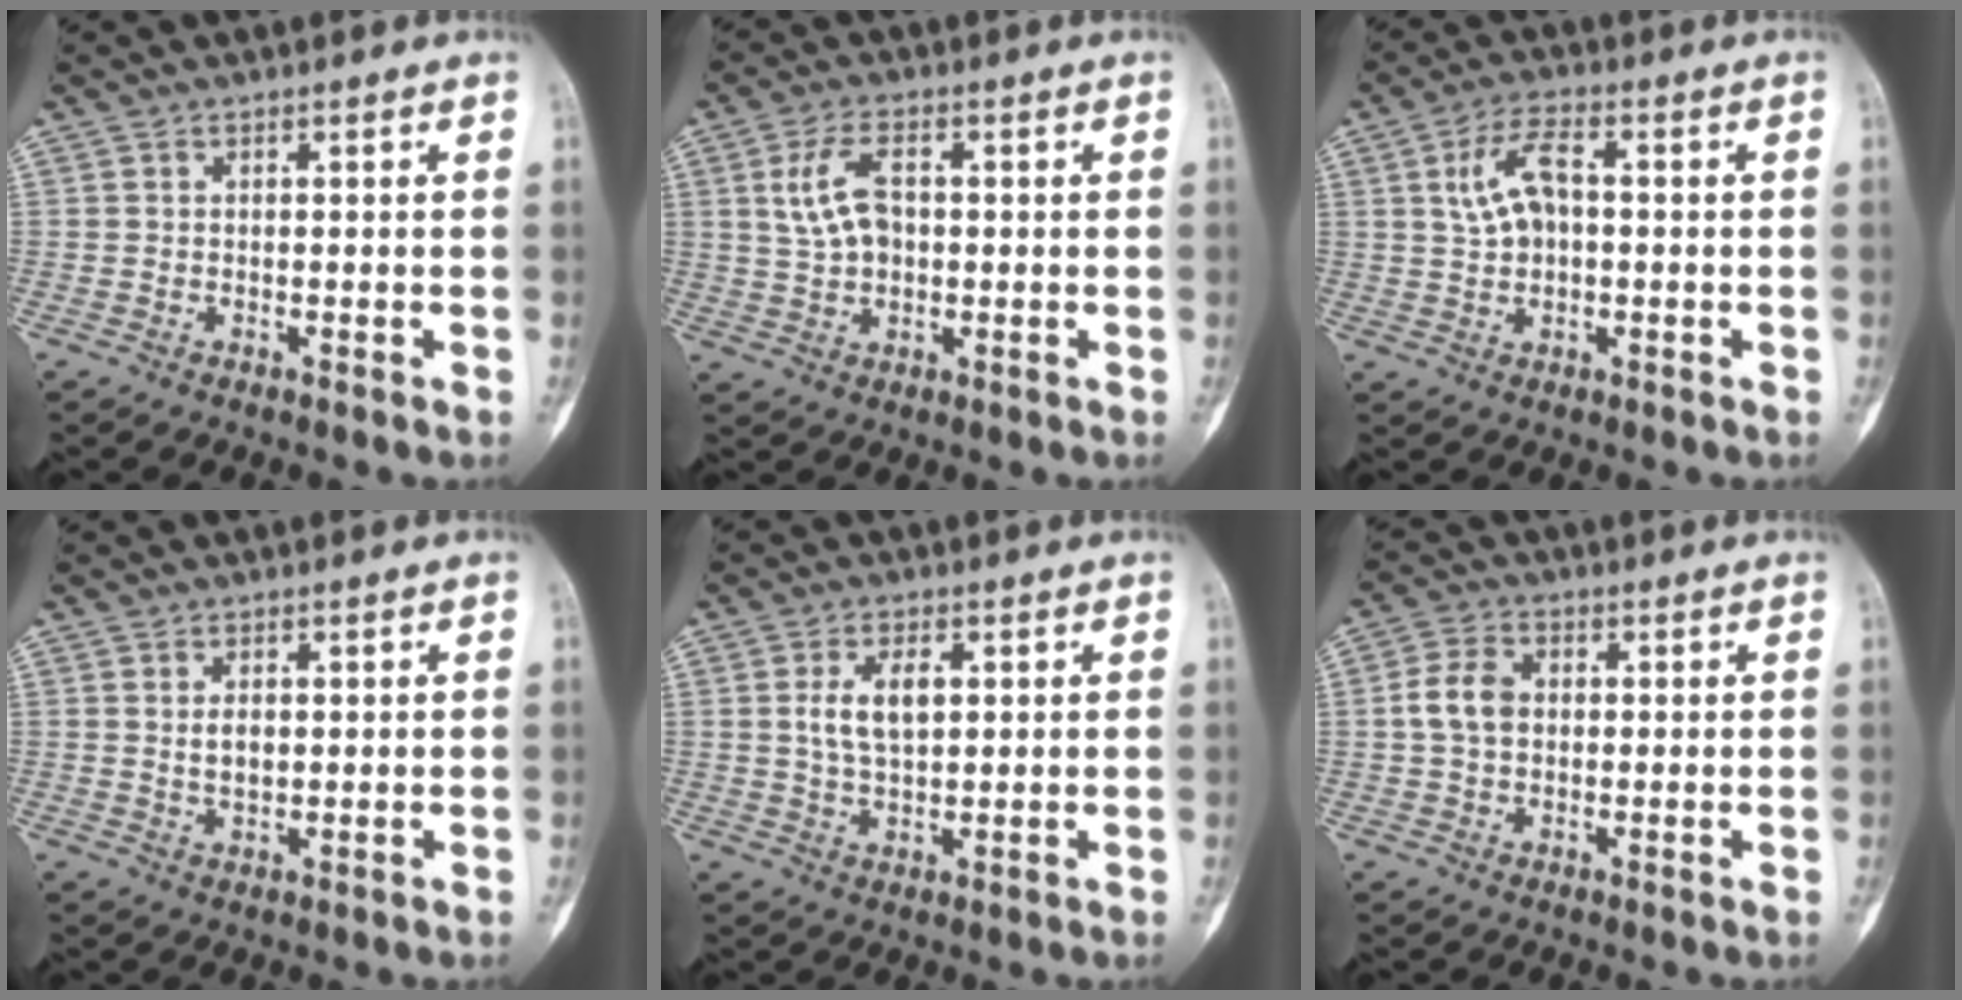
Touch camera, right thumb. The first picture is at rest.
{"total": 7.0, "force": [1.1, 4.3, 5.5], "torque": [-0.100, 0.014, 0.022]}
{"total": 7.0, "force": [0.9, 3.8, 5.9], "torque": [-0.104, 0.022, 0.015]}
{"total": 3.0, "force": [0.6, 1.8, 2.3], "torque": [-0.029, -0.002, 0.013]}
{"total": 6.2, "force": [1.4, 3.4, 5.0], "torque": [-0.087, 0.001, 0.027]}
{"total": 6.0, "force": [0.4, 4.5, 3.9], "torque": [-0.066, 0.016, 0.002]}